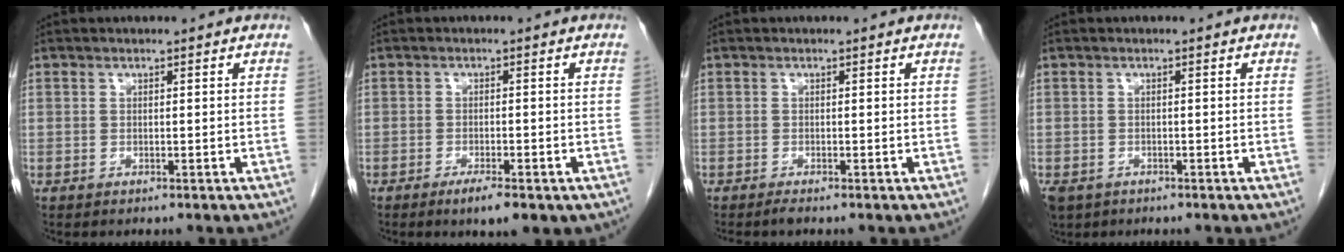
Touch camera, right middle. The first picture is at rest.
{"total": 4.8, "force": [-2.9, 1.2, 3.7], "torque": [-0.053, -0.007, -0.036]}
{"total": 0.7, "force": [-0.6, -0.1, 0.3], "torque": [-0.008, -0.001, -0.011]}
{"total": 5.0, "force": [-3.1, 3.6, 1.7], "torque": [-0.038, -0.004, -0.049]}